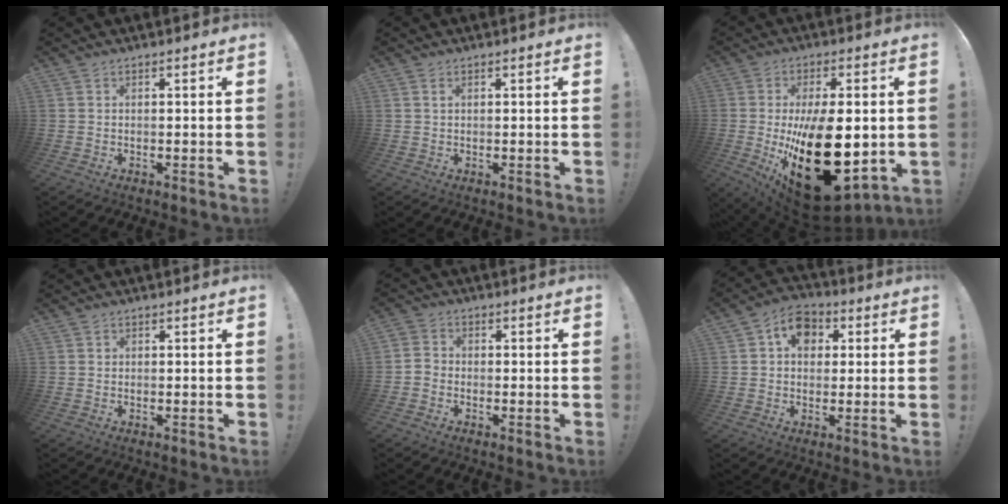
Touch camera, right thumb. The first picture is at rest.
{"total": 1.0, "force": [0.5, 0.6, 0.7], "torque": [-0.007, -0.001, 0.007]}
{"total": 28.7, "force": [-2.8, 14.1, 24.8], "torque": [-0.406, -0.016, -0.011]}
{"total": 0.6, "force": [0.1, 0.6, 0.0], "torque": [0.002, 0.000, 0.000]}
{"total": 3.3, "force": [-1.9, 2.5, 1.2], "torque": [-0.019, 0.017, -0.034]}
{"total": 9.1, "force": [2.7, 7.1, 5.0], "torque": [-0.074, 0.002, 0.052]}